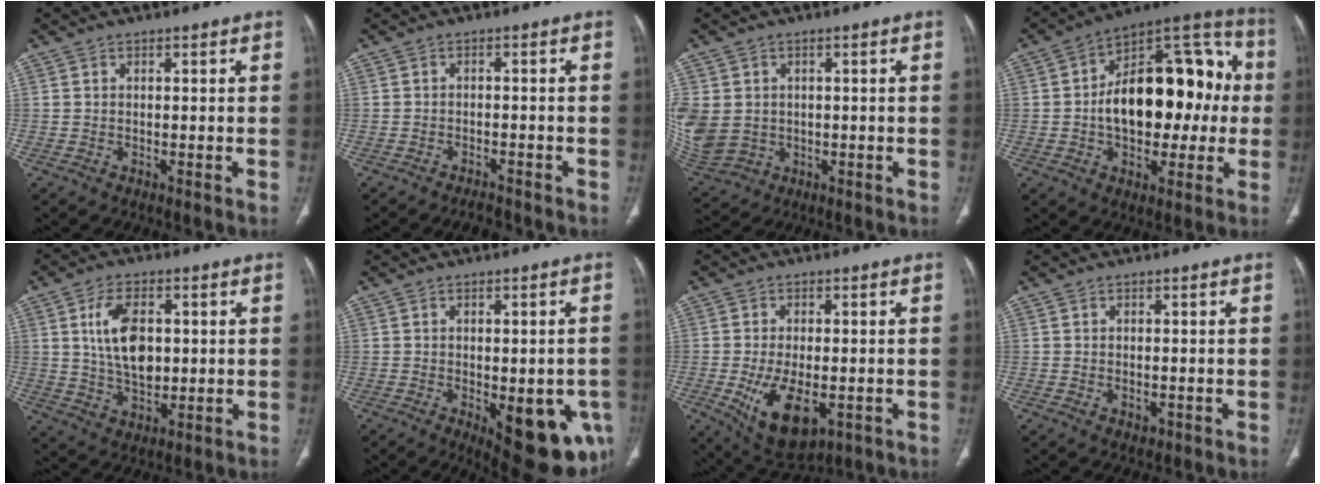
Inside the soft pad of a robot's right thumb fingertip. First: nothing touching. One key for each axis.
{"total": 2.9, "fx": -2.5, "fy": 0.9, "fz": 1.0, "tx": -0.022, "ty": 0.009, "tz": -0.036}
{"total": 15.3, "fx": -0.2, "fy": 13.3, "fz": 7.6, "tx": -0.219, "ty": 0.007, "tz": 0.021}
{"total": 24.2, "fx": 0.1, "fy": 13.9, "fz": 19.9, "tx": -0.259, "ty": 0.043, "tz": 0.001}
{"total": 10.3, "fx": 1.8, "fy": 6.1, "fz": 8.1, "tx": -0.135, "ty": -0.008, "tz": 0.040}
{"total": 16.0, "fx": -5.0, "fy": 6.8, "fz": 13.5, "tx": -0.128, "ty": -0.004, "tz": -0.042}
{"total": 11.4, "fx": -3.2, "fy": 5.9, "fz": 9.2, "tx": -0.151, "ty": -0.010, "tz": -0.036}
{"total": 1.6, "fx": -0.4, "fy": 1.1, "fz": 1.1, "tx": -0.011, "ty": -0.001, "tz": -0.001}